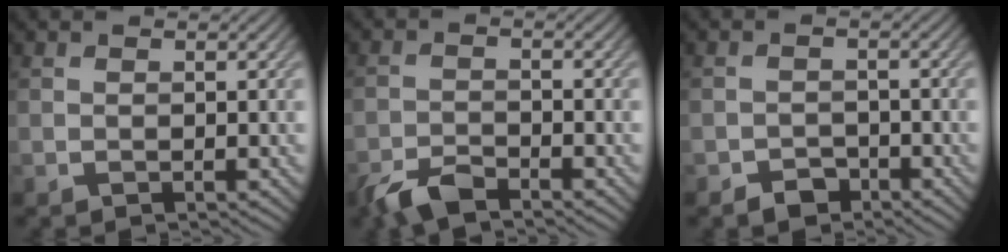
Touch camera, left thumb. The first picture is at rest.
{"total": 4.2, "force": [-3.5, 1.1, 2.0], "torque": [-0.043, -0.003, -0.076]}
{"total": 2.3, "force": [-1.8, 1.3, 0.6], "torque": [-0.005, 0.004, -0.038]}